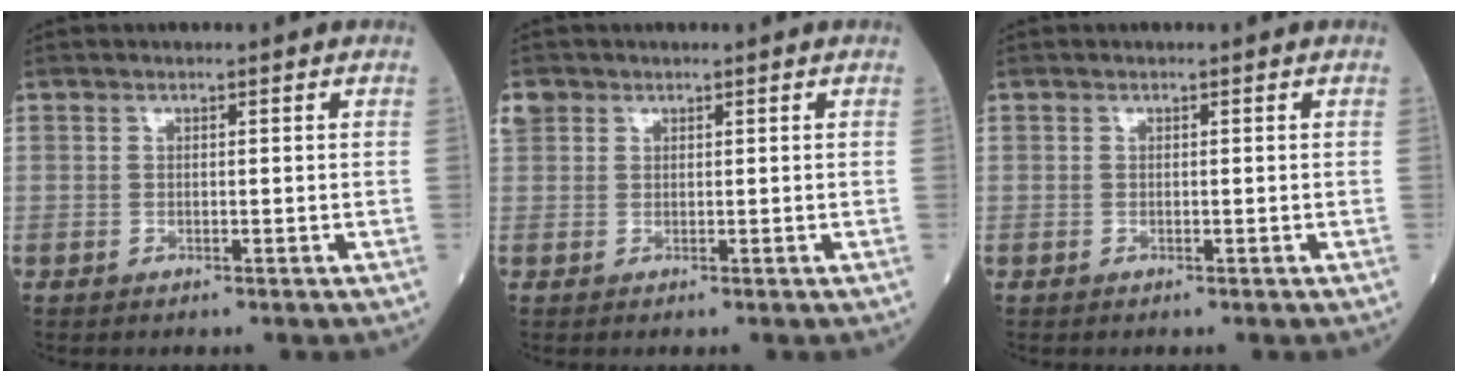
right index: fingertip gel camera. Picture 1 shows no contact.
{"total": 2.0, "force": [0.9, 1.7, 0.4], "torque": [-0.009, 0.018, 0.016]}
{"total": 0.0}